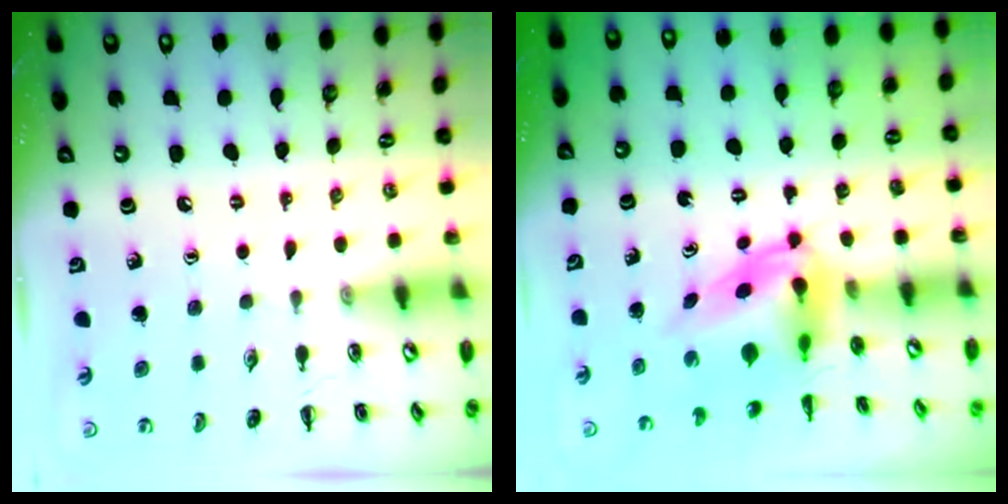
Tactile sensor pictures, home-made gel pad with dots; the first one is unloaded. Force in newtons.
{"total": 4.8, "press": 4.6, "slide": 1.3}